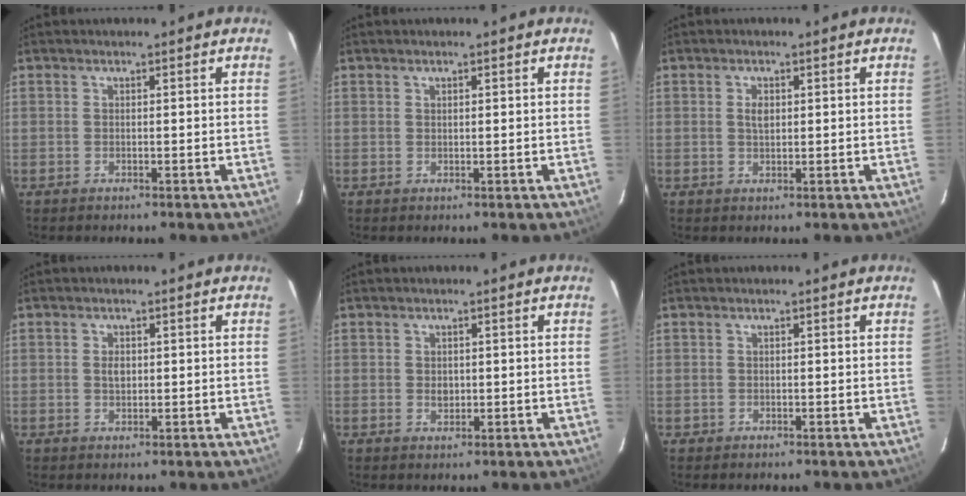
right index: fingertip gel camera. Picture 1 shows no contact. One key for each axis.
{"total": 0.5, "fx": 0.3, "fy": 0.2, "fz": 0.4, "tx": -0.007, "ty": 0.002, "tz": 0.007}
{"total": 2.1, "fx": 0.5, "fy": 1.3, "fz": 1.6, "tx": -0.028, "ty": 0.003, "tz": 0.009}
{"total": 1.9, "fx": 0.2, "fy": 1.3, "fz": 1.4, "tx": -0.023, "ty": 0.003, "tz": 0.004}
{"total": 1.9, "fx": 0.0, "fy": 1.5, "fz": 1.1, "tx": -0.016, "ty": 0.001, "tz": 0.001}
{"total": 0.8, "fx": -0.2, "fy": 0.7, "fz": -0.1, "tx": 0.002, "ty": 0.003, "tz": 0.000}